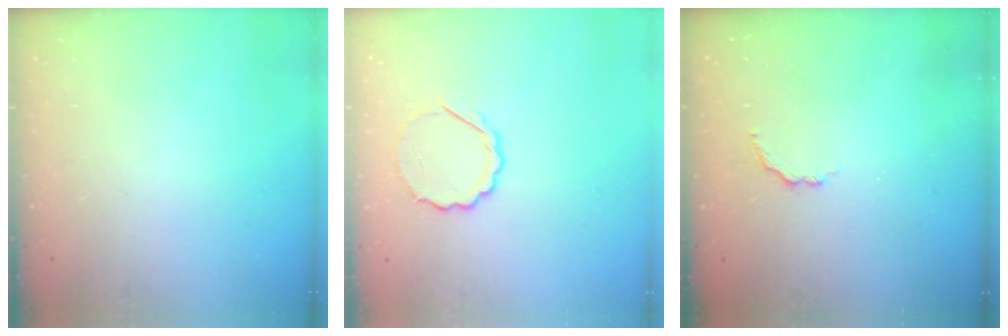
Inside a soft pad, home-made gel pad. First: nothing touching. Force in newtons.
{"total": 5.4, "press": 5.2, "slide": 1.3}
{"total": 2.6, "press": 2.4, "slide": 1.0}